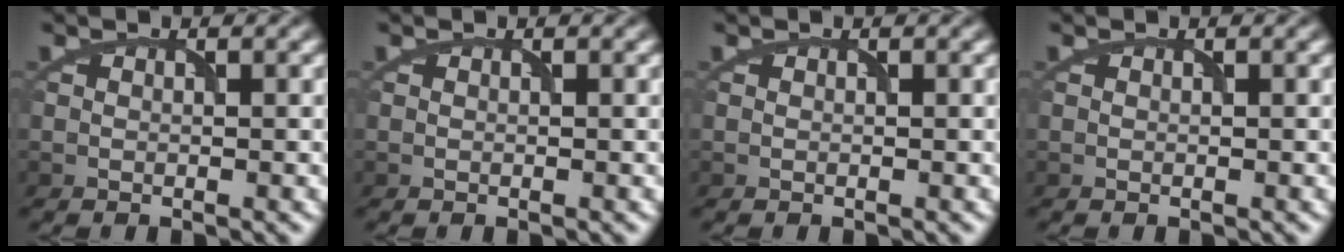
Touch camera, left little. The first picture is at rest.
{"total": 0.0}
{"total": 0.0}
{"total": 0.0}